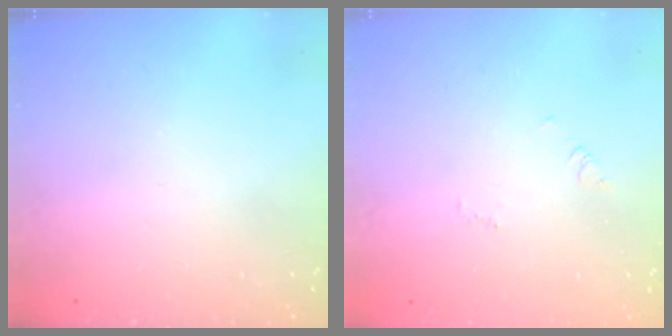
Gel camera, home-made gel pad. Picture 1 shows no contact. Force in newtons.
{"total": 2.7, "press": 2.7, "slide": 0.2}